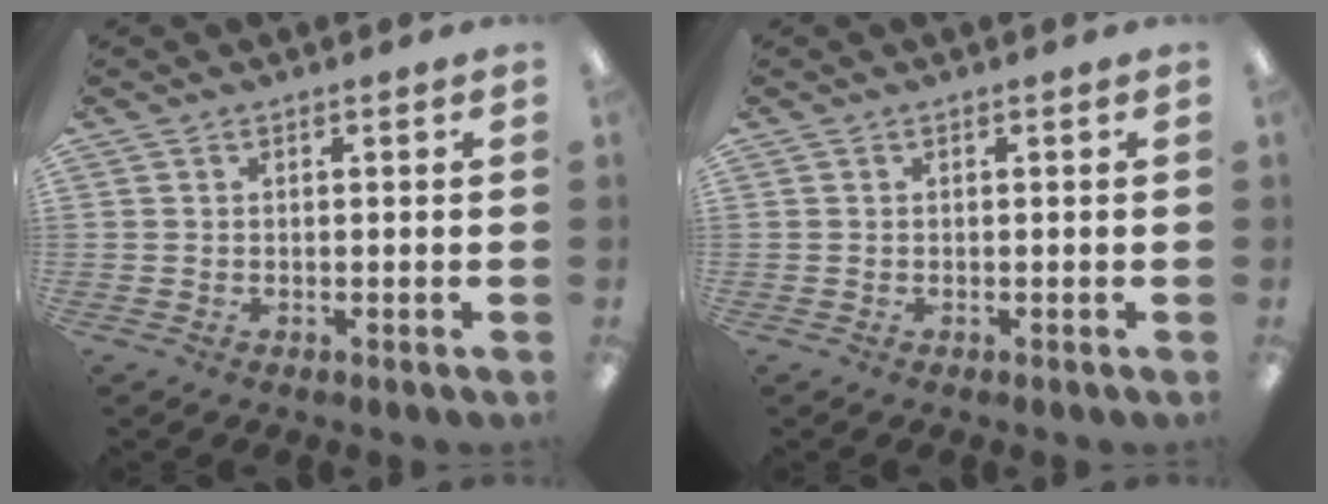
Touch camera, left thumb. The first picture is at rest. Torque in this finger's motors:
{"motor_torque": [0.00, 0.00, 0.07, -0.07, 0.00]}